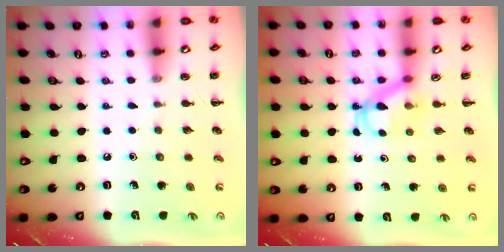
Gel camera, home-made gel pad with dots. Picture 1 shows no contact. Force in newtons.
{"total": 4.3, "press": 4.2, "slide": 0.7}